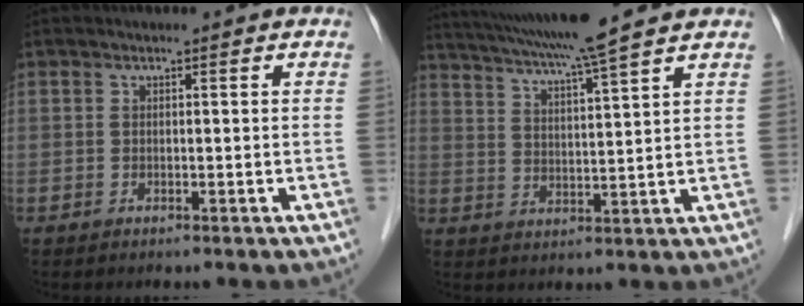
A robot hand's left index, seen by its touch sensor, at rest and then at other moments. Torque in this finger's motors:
{"motor_torque": [-0.10, -0.75, 0.57, 0.15]}